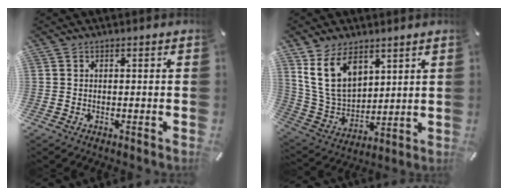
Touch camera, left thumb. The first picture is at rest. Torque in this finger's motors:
{"motor_torque": [2.29, 1.52, 1.40, -1.36, 0.21]}